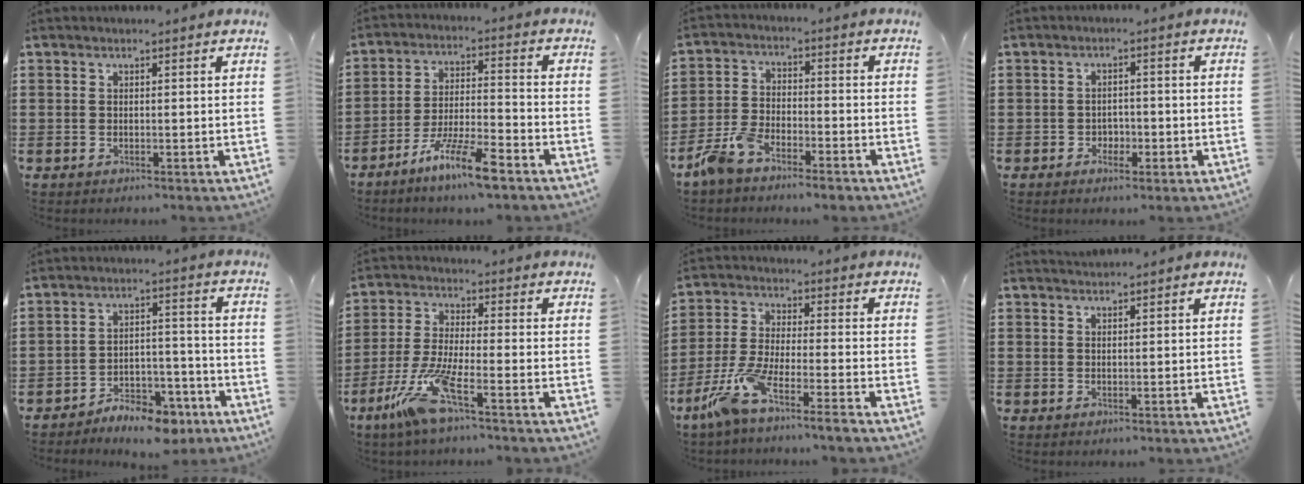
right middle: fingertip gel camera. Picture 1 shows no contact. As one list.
[{"total": 9.2, "force": [-6.7, 0.9, 6.2], "torque": [-0.122, -0.003, -0.128]}, {"total": 6.0, "force": [-5.1, 1.6, 2.7], "torque": [-0.069, 0.004, -0.102]}, {"total": 2.1, "force": [-1.3, 1.4, 1.0], "torque": [-0.023, 0.001, -0.028]}, {"total": 6.9, "force": [-6.2, 2.0, 2.2], "torque": [-0.026, 0.024, -0.115]}, {"total": 9.0, "force": [-5.4, 1.1, 7.1], "torque": [-0.158, -0.012, -0.105]}, {"total": 7.8, "force": [-6.4, 0.2, 4.5], "torque": [-0.111, -0.016, -0.129]}, {"total": 1.0, "force": [1.0, 0.1, 0.1], "torque": [-0.004, 0.001, 0.019]}]